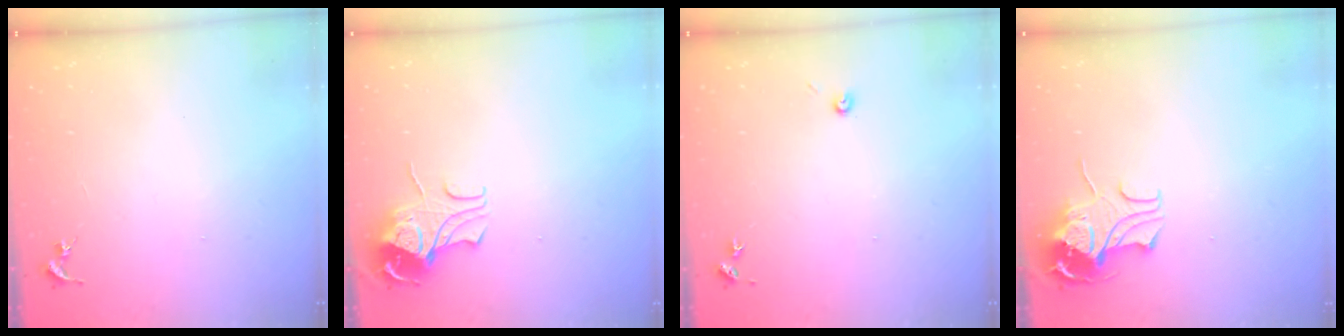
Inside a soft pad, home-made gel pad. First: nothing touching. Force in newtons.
{"total": 9.0, "press": 8.9, "slide": 1.0}
{"total": 3.0, "press": 3.0, "slide": 0.3}
{"total": 9.8, "press": 9.7, "slide": 1.2}